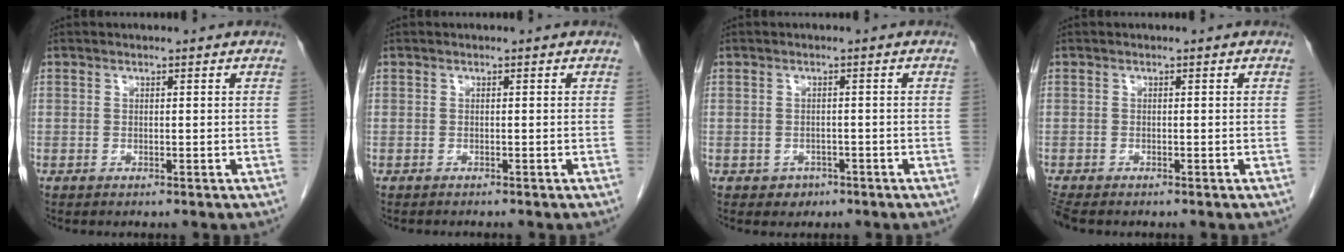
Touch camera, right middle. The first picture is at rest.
{"total": 0.9, "force": [-0.8, 0.0, 0.3], "torque": [-0.007, -0.002, -0.012]}
{"total": 1.8, "force": [-1.0, 1.5, 0.3], "torque": [-0.003, 0.006, -0.010]}
{"total": 2.1, "force": [-1.9, 0.4, 0.8], "torque": [-0.021, -0.008, -0.035]}